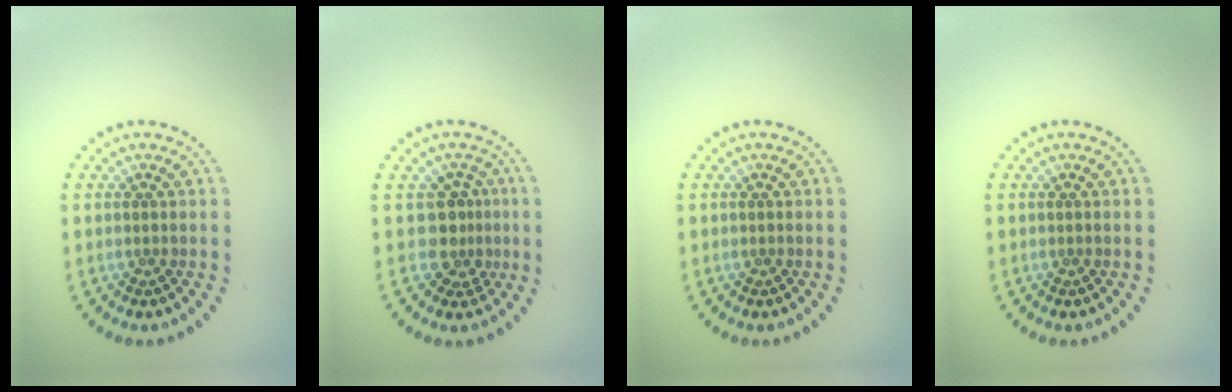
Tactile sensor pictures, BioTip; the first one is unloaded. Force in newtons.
{"total": 2.6, "press": 1.9, "slide": 1.8}
{"total": 0.0}
{"total": 0.0}